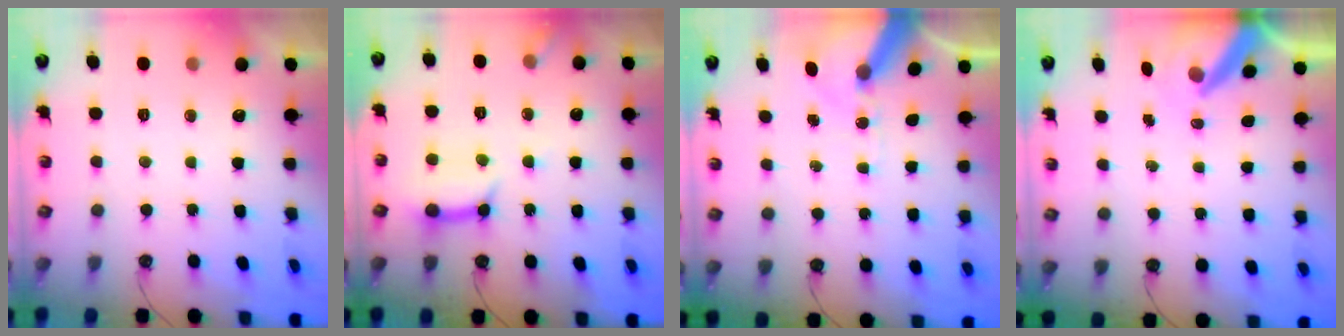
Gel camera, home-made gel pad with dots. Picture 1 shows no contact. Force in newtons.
{"total": 12.8, "press": 12.7, "slide": 1.4}
{"total": 11.6, "press": 11.4, "slide": 1.7}
{"total": 8.1, "press": 8.0, "slide": 1.1}